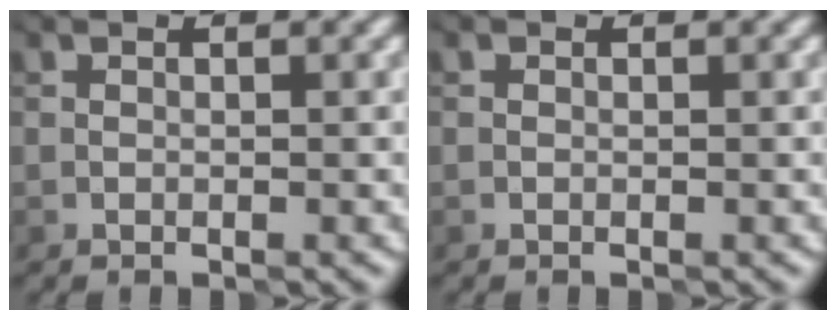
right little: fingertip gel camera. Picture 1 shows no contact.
{"total": 0.0}